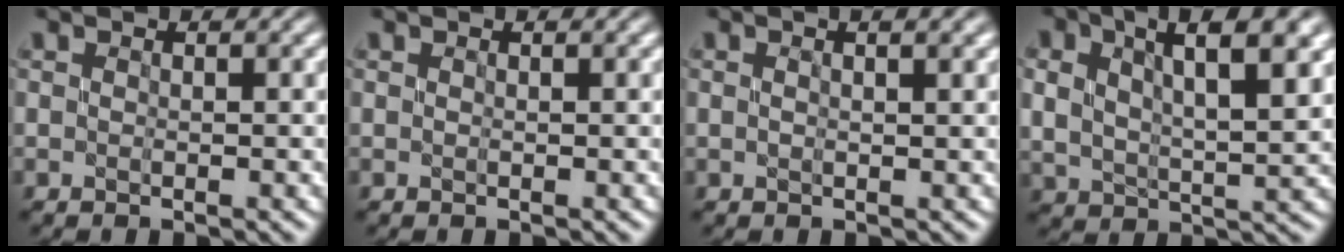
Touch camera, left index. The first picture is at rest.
{"total": 0.0}
{"total": 2.8, "force": [1.4, 0.9, 2.3], "torque": [-0.019, 0.000, 0.003]}
{"total": 8.5, "force": [4.0, 3.4, 6.7], "torque": [-0.107, 0.007, 0.064]}